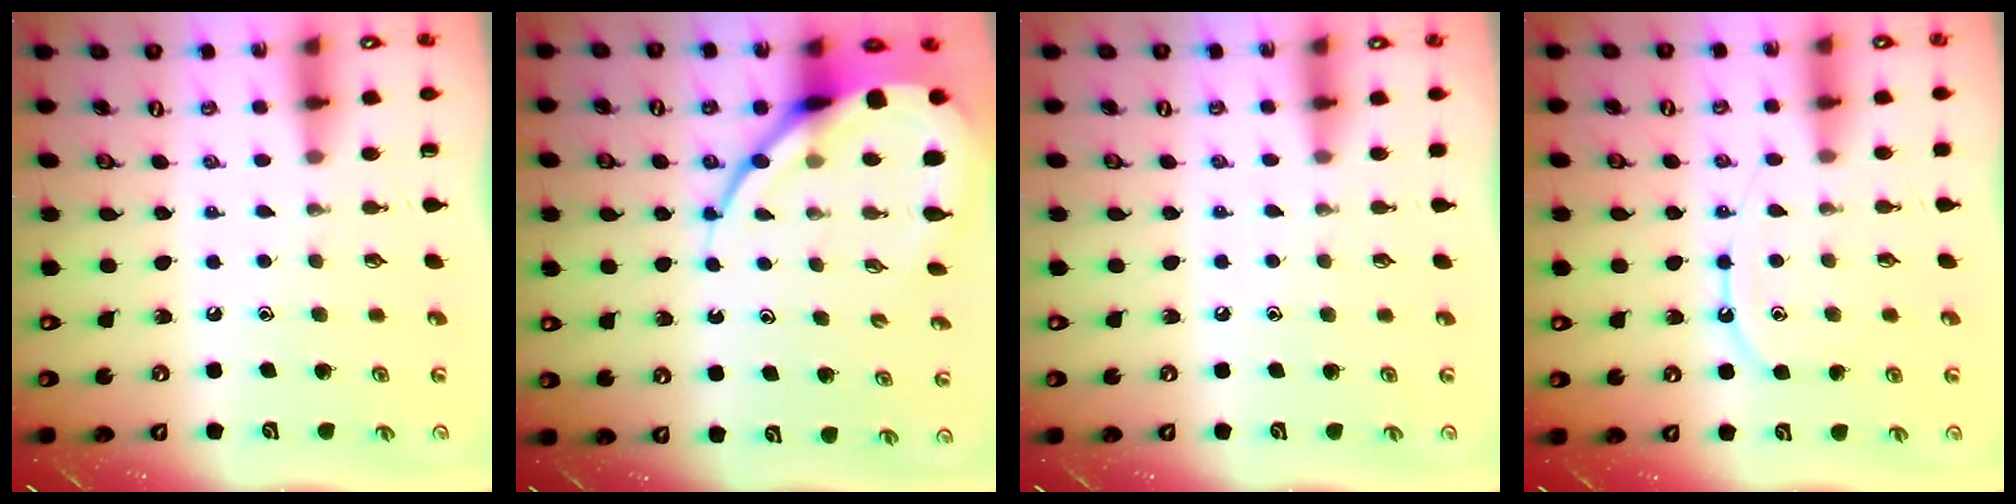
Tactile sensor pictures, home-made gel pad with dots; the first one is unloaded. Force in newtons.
{"total": 13.1, "press": 13.1, "slide": 1.2}
{"total": 3.7, "press": 3.6, "slide": 0.6}
{"total": 8.5, "press": 8.5, "slide": 0.8}